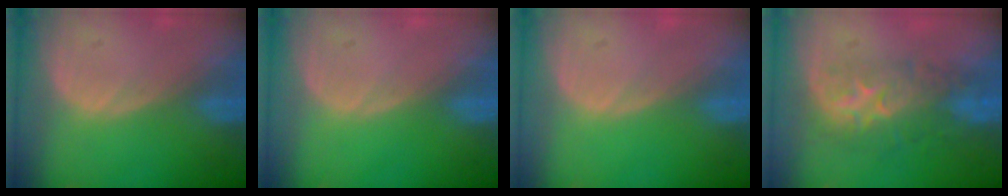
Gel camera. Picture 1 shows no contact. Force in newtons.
{"total": 0.0}
{"total": 0.0}
{"total": 8.1, "press": 7.7, "slide": 2.5}